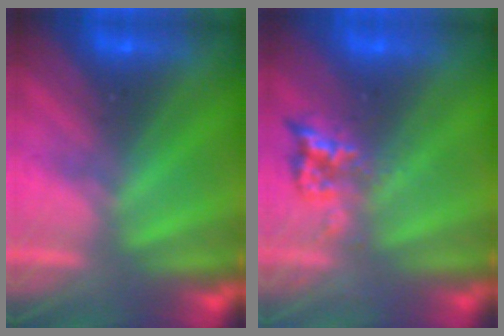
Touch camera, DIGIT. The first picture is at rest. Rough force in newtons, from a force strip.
{"total": 2.3}